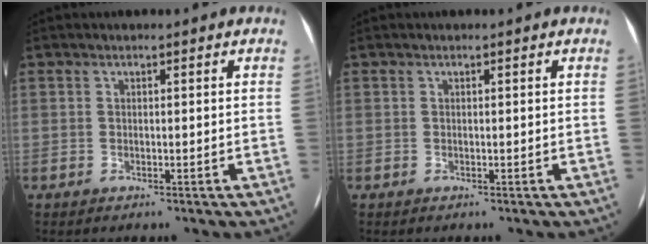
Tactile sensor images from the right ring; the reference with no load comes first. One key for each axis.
{"total": 0.0}